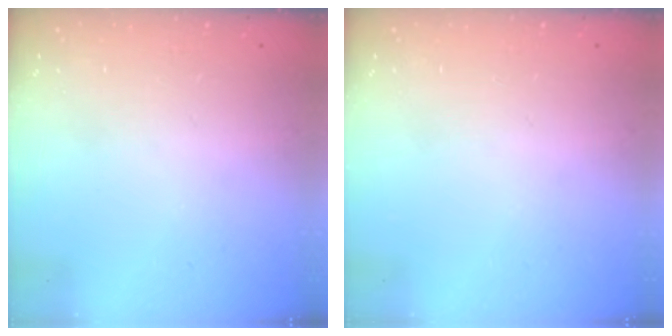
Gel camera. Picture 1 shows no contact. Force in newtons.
{"total": 0.0}